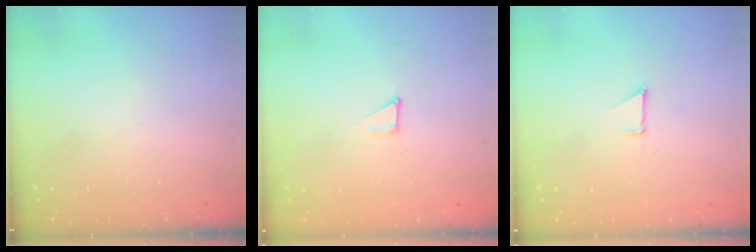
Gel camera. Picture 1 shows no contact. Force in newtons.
{"total": 1.3, "press": 1.3, "slide": 0.0}
{"total": 0.9, "press": 0.9, "slide": 0.1}